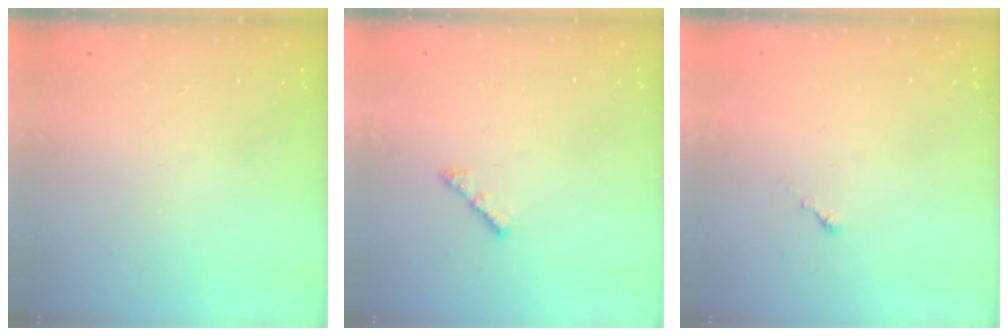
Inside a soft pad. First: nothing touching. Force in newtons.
{"total": 3.0, "press": 2.9, "slide": 0.6}
{"total": 0.0}